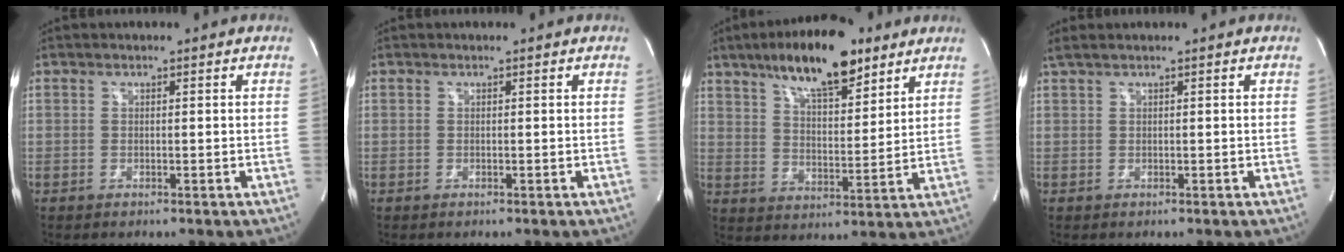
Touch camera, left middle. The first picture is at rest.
{"total": 0.0}
{"total": 14.7, "force": [9.8, 4.3, 10.0], "torque": [-0.165, 0.011, 0.166]}
{"total": 1.6, "force": [1.1, 0.0, 1.1], "torque": [-0.025, 0.026, 0.025]}